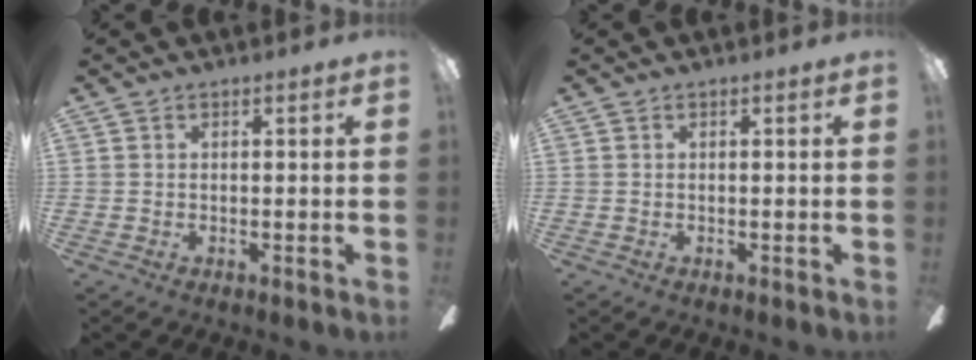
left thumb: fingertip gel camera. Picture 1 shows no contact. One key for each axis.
{"total": 0.0}